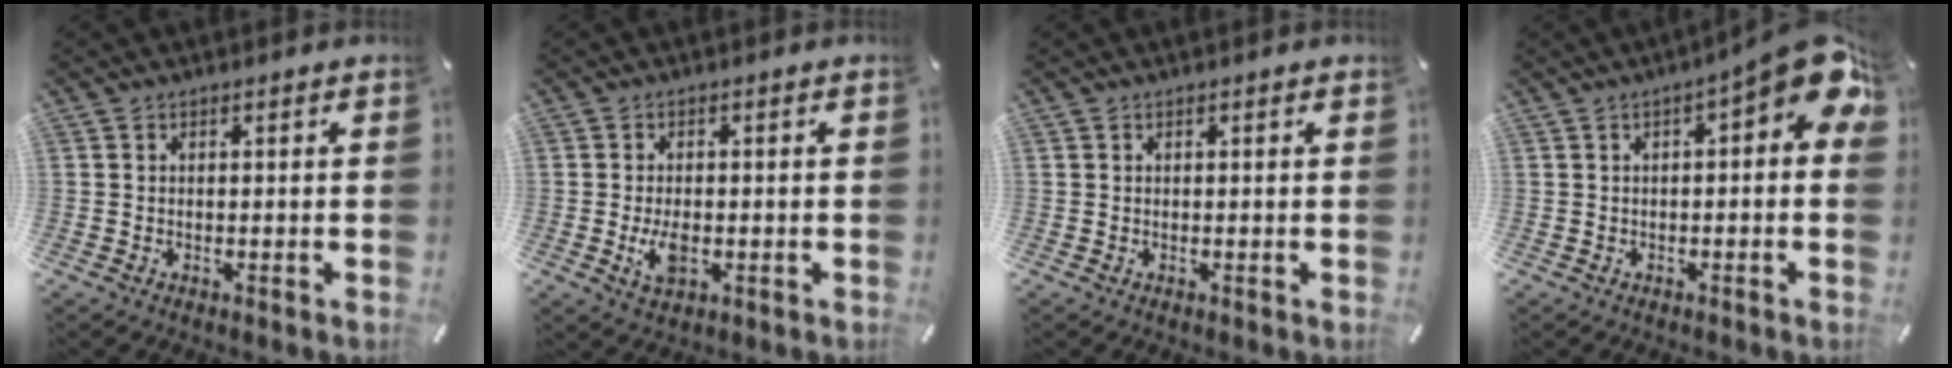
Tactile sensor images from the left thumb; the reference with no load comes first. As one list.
[{"total": 4.9, "force": [-1.0, 2.8, 3.9], "torque": [-0.093, -0.005, -0.021]}, {"total": 0.0}, {"total": 8.9, "force": [2.7, 2.7, 8.1], "torque": [-0.108, -0.027, 0.044]}]